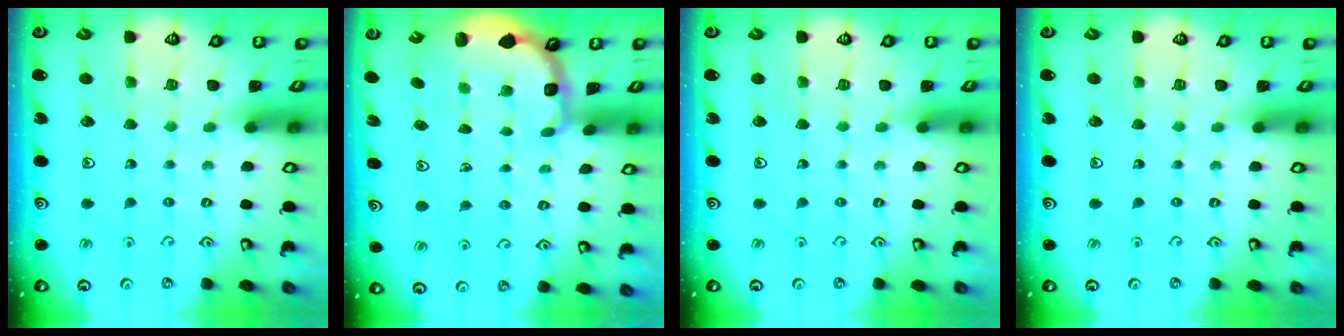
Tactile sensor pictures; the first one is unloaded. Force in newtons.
{"total": 2.5, "press": 2.2, "slide": 1.1}
{"total": 0.0}
{"total": 0.0}